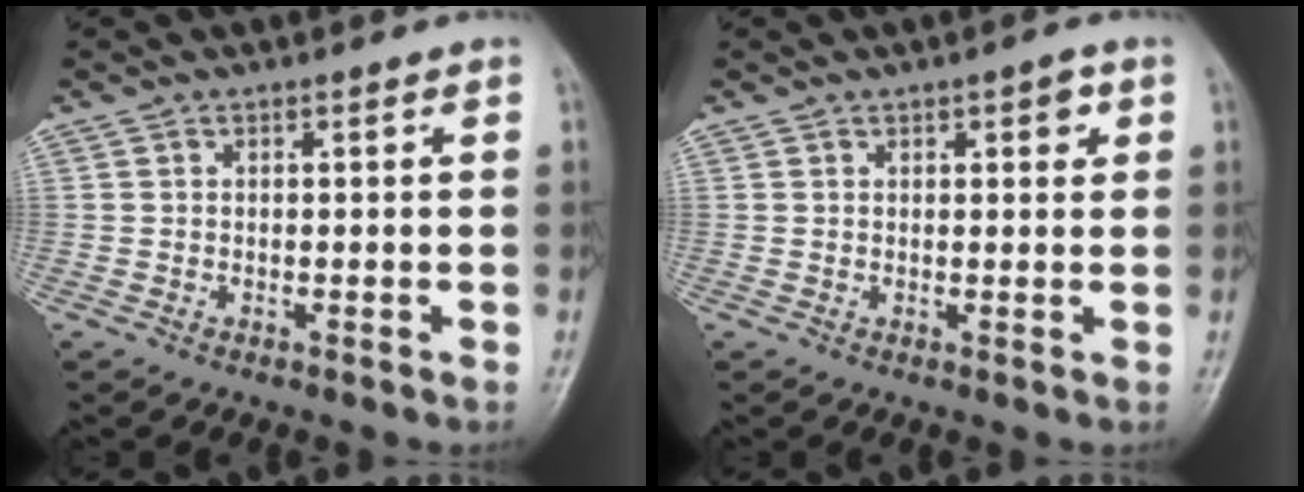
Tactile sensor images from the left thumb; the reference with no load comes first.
{"total": 2.8, "force": [1.3, 1.2, 2.2], "torque": [-0.018, -0.001, 0.014]}